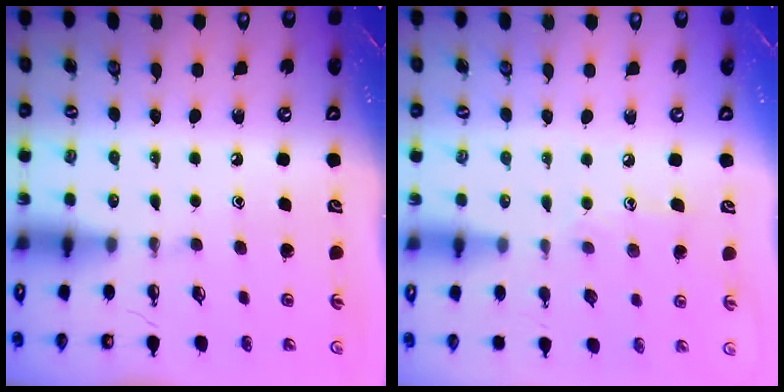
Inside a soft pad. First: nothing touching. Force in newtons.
{"total": 7.3, "press": 7.3, "slide": 0.0}